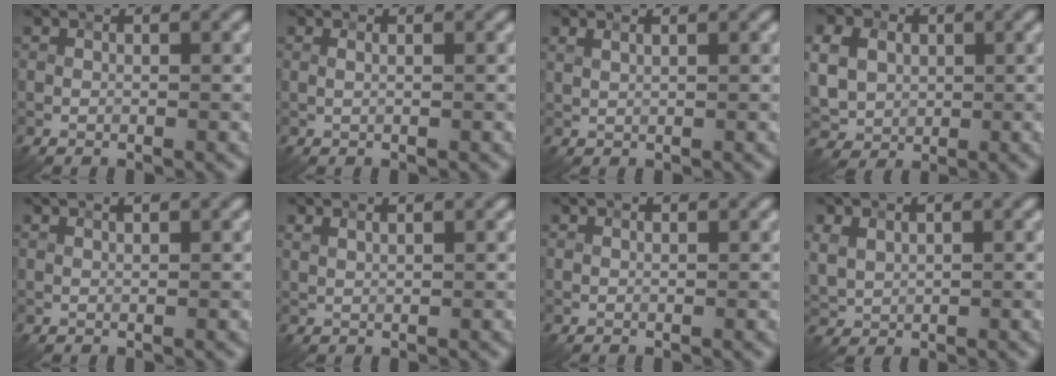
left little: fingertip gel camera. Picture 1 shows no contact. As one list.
[{"total": 0.7, "force": [0.4, 0.2, 0.5], "torque": [-0.008, -0.008, 0.001]}, {"total": 1.2, "force": [1.0, 0.3, 0.6], "torque": [-0.016, -0.001, 0.015]}, {"total": 11.4, "force": [3.3, 9.5, 5.4], "torque": [-0.134, 0.019, 0.048]}, {"total": 0.8, "force": [0.7, 0.0, 0.4], "torque": [-0.006, -0.003, 0.009]}, {"total": 1.6, "force": [1.4, 0.4, 0.7], "torque": [-0.014, -0.001, 0.018]}, {"total": 0.8, "force": [0.8, 0.0, 0.2], "torque": [-0.008, -0.003, 0.006]}, {"total": 2.2, "force": [1.1, 1.6, 1.0], "torque": [-0.026, -0.001, 0.025]}]